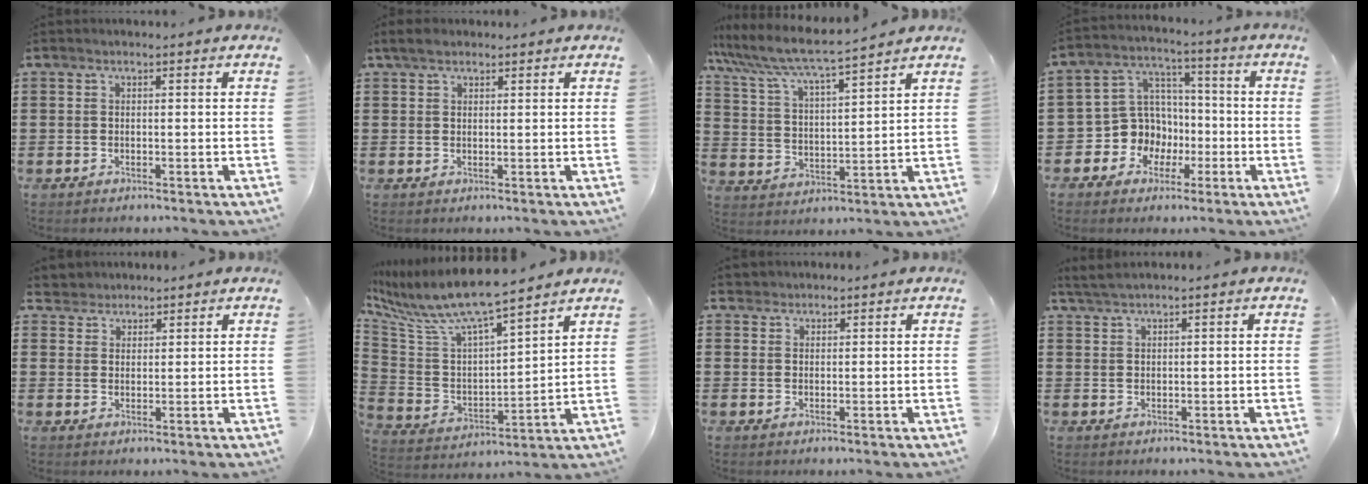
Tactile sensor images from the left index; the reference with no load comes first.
{"total": 2.2, "force": [1.6, 1.0, 1.1], "torque": [-0.026, 0.008, 0.030]}
{"total": 6.7, "force": [6.1, -0.1, 2.6], "torque": [-0.078, -0.038, 0.100]}
{"total": 8.8, "force": [-1.9, 8.4, 1.9], "torque": [-0.089, 0.002, -0.034]}
{"total": 2.5, "force": [2.2, 1.1, -0.4], "torque": [-0.002, 0.006, 0.044]}
{"total": 8.7, "force": [7.6, 0.8, 4.1], "torque": [-0.115, -0.052, 0.127]}
{"total": 1.5, "force": [1.3, 0.7, -0.1], "torque": [-0.003, 0.005, 0.027]}
{"total": 1.8, "force": [1.5, -0.1, 1.0], "torque": [-0.020, 0.000, 0.030]}